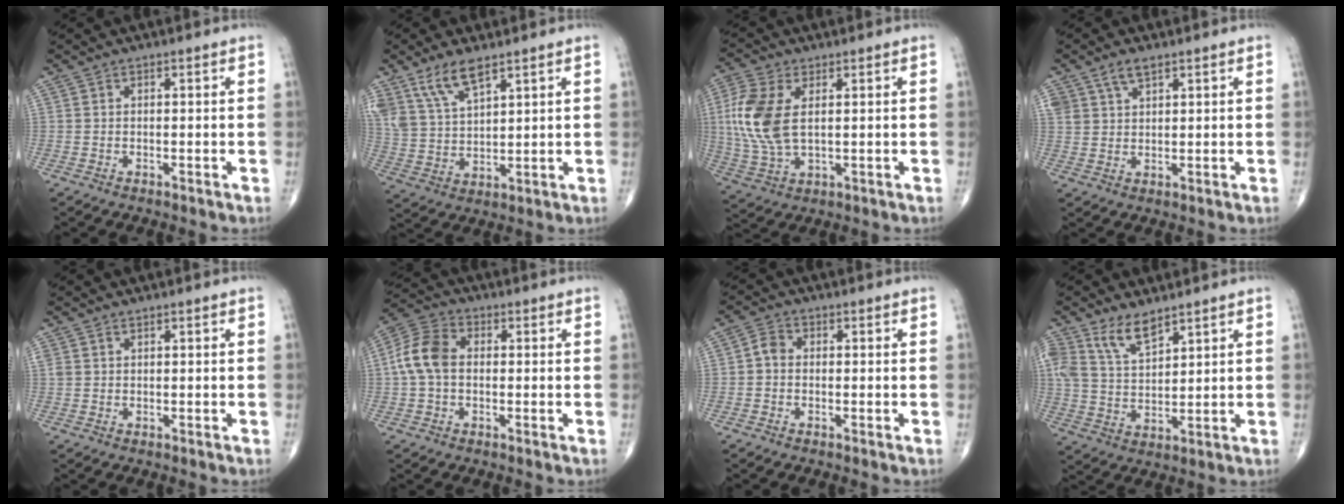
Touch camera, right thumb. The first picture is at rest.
{"total": 9.2, "force": [6.3, 3.5, 5.8], "torque": [-0.111, -0.022, 0.136]}
{"total": 12.3, "force": [2.1, 6.6, 10.1], "torque": [-0.245, -0.001, 0.047]}
{"total": 4.4, "force": [2.9, 2.2, 2.5], "torque": [-0.042, -0.010, 0.060]}
{"total": 1.3, "force": [0.8, 0.8, 0.6], "torque": [-0.013, 0.007, 0.019]}
{"total": 8.5, "force": [0.1, 5.8, 6.2], "torque": [-0.128, 0.026, -0.007]}
{"total": 2.6, "force": [-0.3, 2.1, 1.6], "torque": [-0.021, 0.008, -0.016]}
{"total": 7.9, "force": [5.5, 3.4, 4.5], "torque": [-0.081, -0.027, 0.117]}